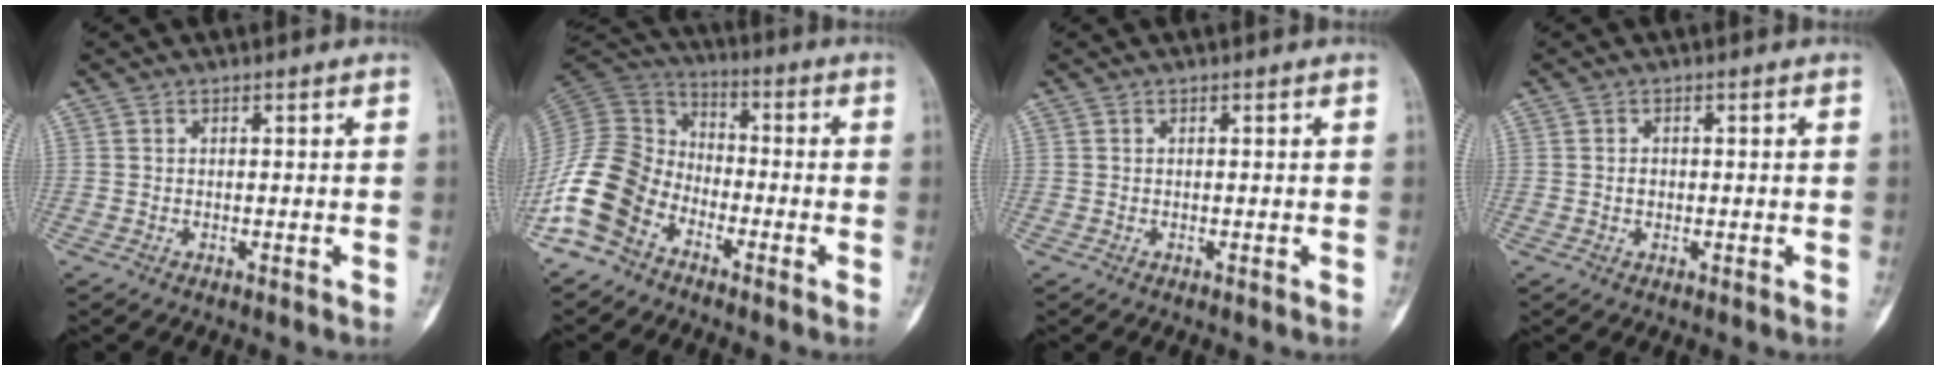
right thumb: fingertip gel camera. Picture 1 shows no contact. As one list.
[{"total": 13.4, "force": [-7.5, 9.2, 6.3], "torque": [-0.119, 0.059, -0.162]}, {"total": 0.0}, {"total": 1.1, "force": [-0.1, 0.9, 0.7], "torque": [-0.006, 0.003, -0.002]}]